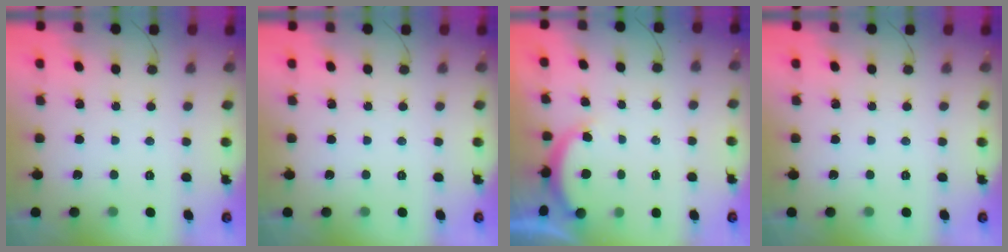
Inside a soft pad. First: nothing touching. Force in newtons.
{"total": 0.0}
{"total": 3.5, "press": 3.4, "slide": 0.6}
{"total": 0.0}